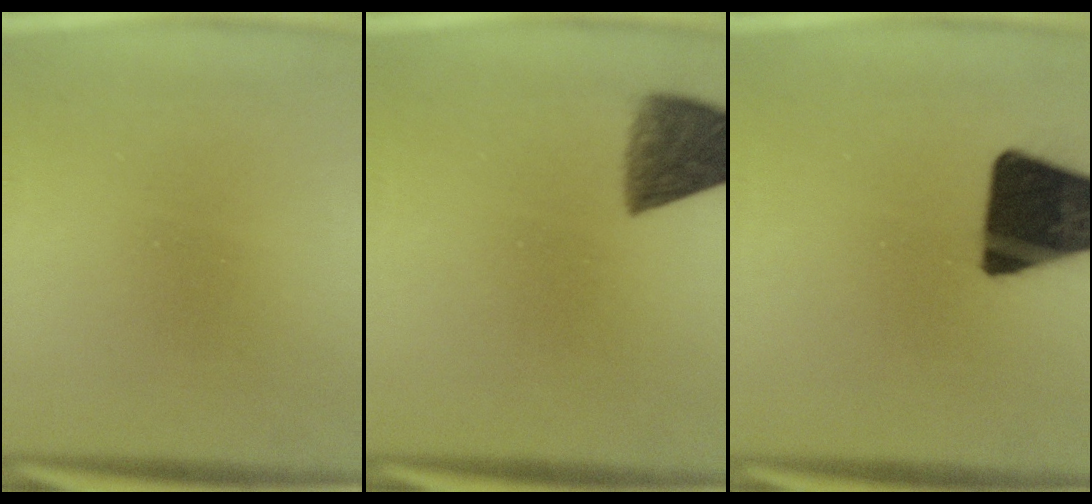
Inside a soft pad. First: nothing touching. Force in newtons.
{"total": 7.9}
{"total": 19.9}